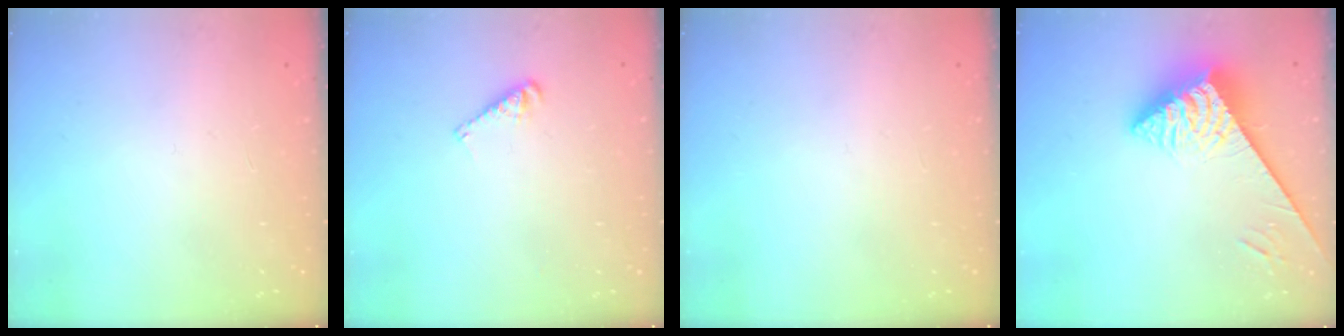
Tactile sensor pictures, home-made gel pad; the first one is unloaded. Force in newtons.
{"total": 4.9, "press": 4.8, "slide": 0.7}
{"total": 0.0}
{"total": 4.9, "press": 4.9, "slide": 0.4}